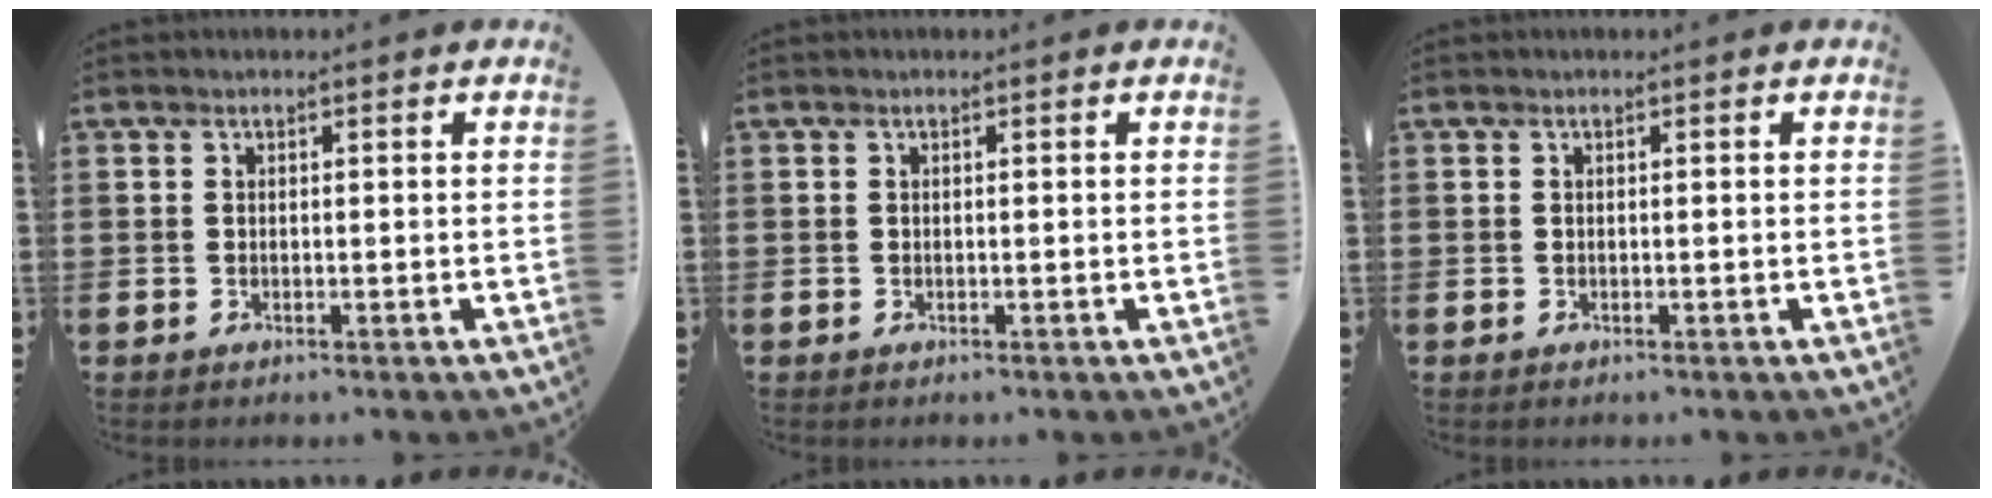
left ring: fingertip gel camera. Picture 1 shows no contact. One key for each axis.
{"total": 0.0}
{"total": 0.0}